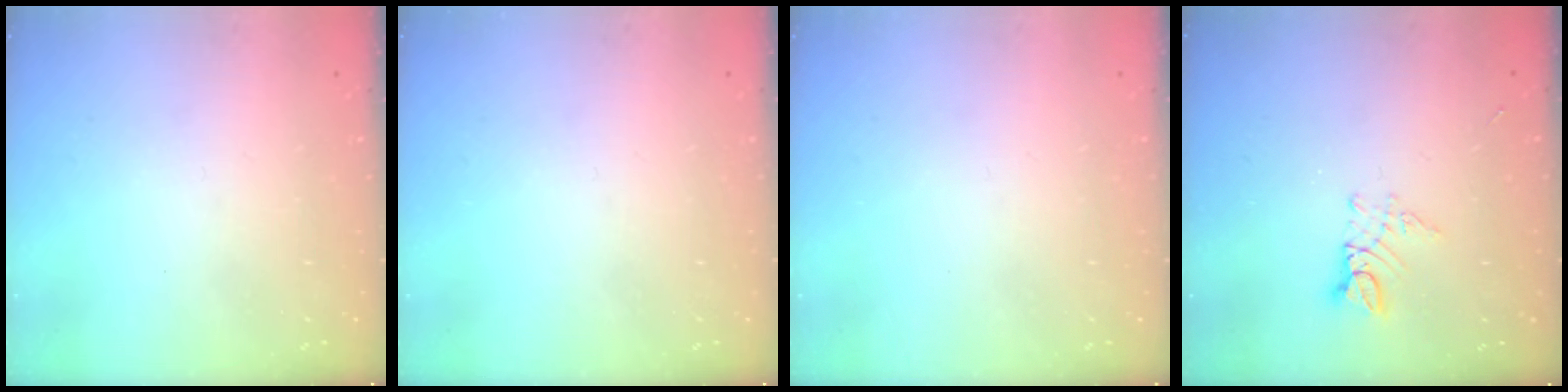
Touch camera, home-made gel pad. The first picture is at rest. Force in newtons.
{"total": 0.0}
{"total": 0.0}
{"total": 4.4, "press": 4.4, "slide": 0.3}